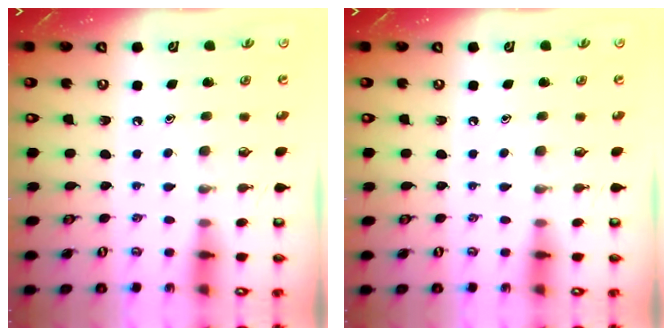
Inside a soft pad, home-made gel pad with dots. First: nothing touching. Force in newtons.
{"total": 0.0}